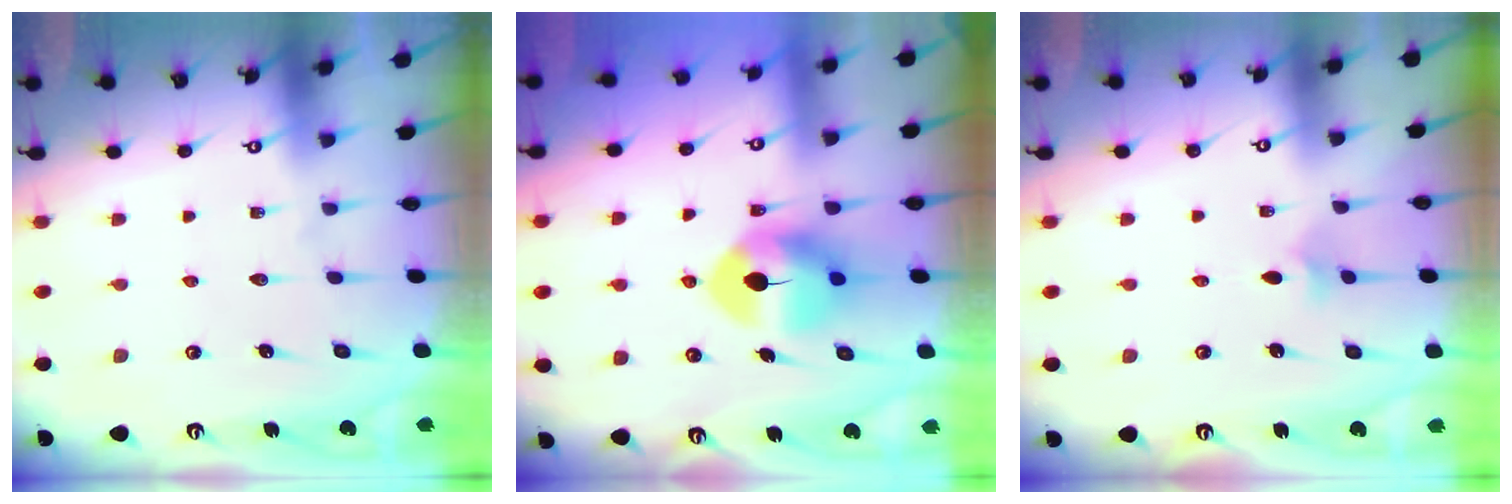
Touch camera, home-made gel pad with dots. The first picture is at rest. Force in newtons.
{"total": 8.5, "press": 8.3, "slide": 1.4}
{"total": 3.9, "press": 3.8, "slide": 1.1}